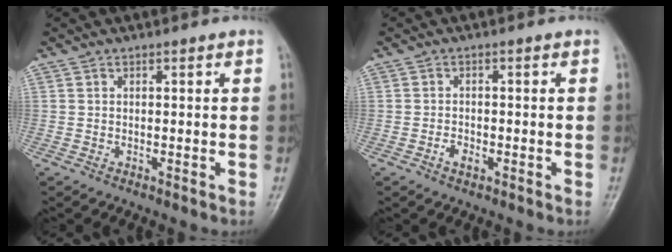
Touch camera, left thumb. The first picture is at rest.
{"total": 1.9, "force": [-1.1, 1.2, 1.1], "torque": [-0.018, 0.006, -0.019]}